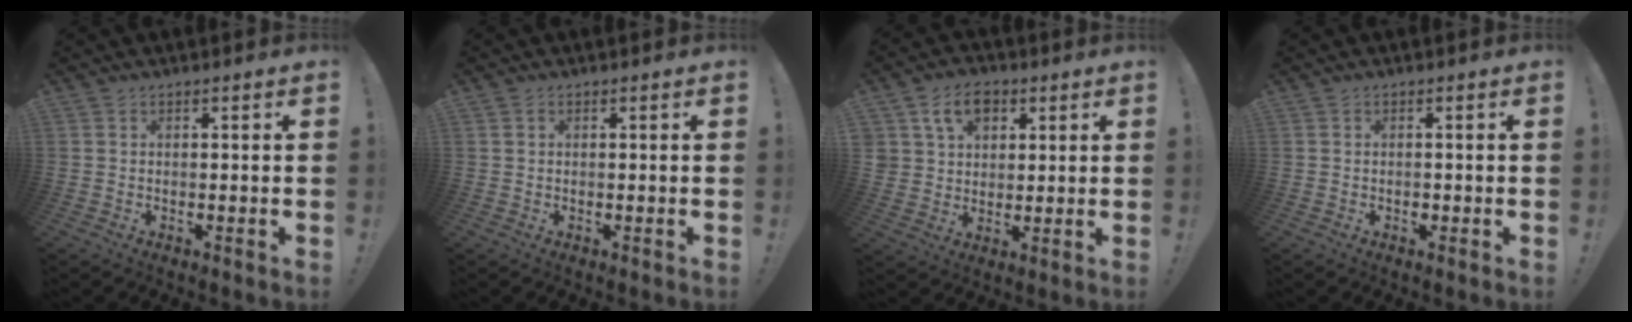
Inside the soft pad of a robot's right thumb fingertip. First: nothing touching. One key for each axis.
{"total": 0.5, "fx": 0.2, "fy": 0.5, "fz": 0.0, "tx": 0.002, "ty": 0.000, "tz": 0.003}
{"total": 10.2, "fx": 4.9, "fy": 7.6, "fz": 4.8, "tx": -0.079, "ty": -0.008, "tz": 0.095}
{"total": 0.8, "fx": -0.4, "fy": 0.7, "fz": 0.3, "tx": -0.010, "ty": 0.004, "tz": -0.006}